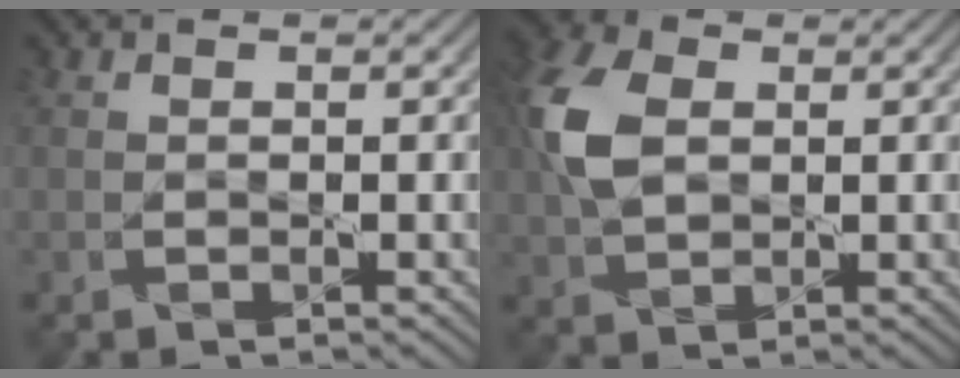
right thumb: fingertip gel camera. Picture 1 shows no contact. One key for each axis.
{"total": 7.2, "fx": 1.3, "fy": 4.6, "fz": 5.4, "tx": -0.147, "ty": 0.011, "tz": 0.020}